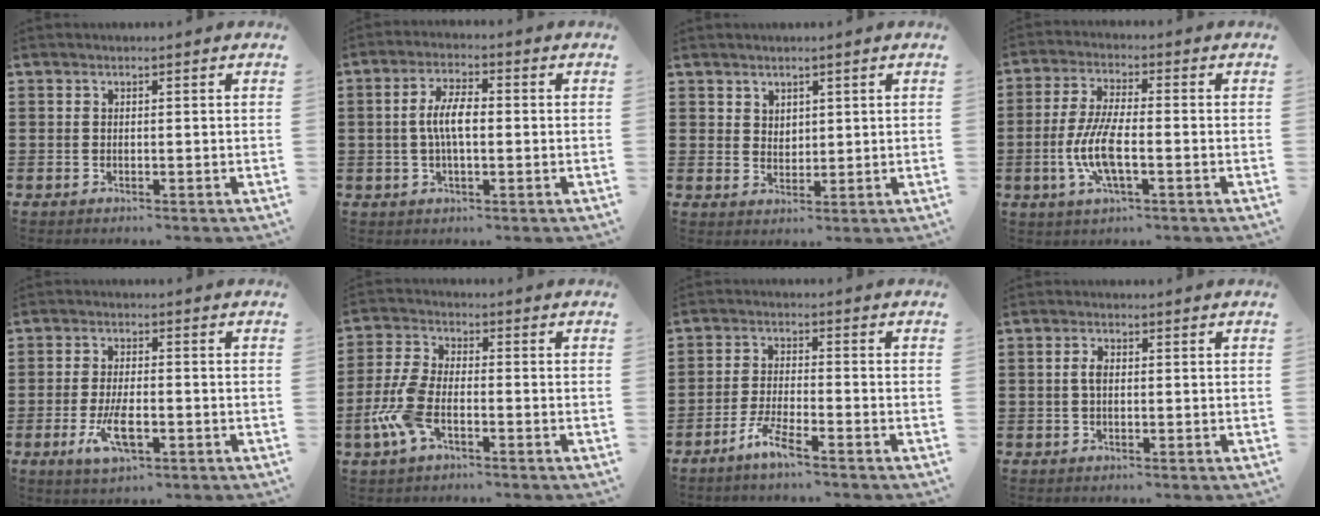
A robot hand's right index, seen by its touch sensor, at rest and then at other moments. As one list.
[{"total": 5.7, "force": [-0.3, 2.1, 5.3], "torque": [-0.109, 0.000, -0.010]}, {"total": 2.6, "force": [1.9, 1.8, 0.2], "torque": [-0.010, 0.007, 0.037]}, {"total": 8.1, "force": [-2.3, 2.5, 7.4], "torque": [-0.166, -0.011, -0.047]}, {"total": 6.6, "force": [-2.3, 2.5, 5.7], "torque": [-0.126, -0.011, -0.043]}, {"total": 7.3, "force": [-3.1, 3.1, 5.8], "torque": [-0.148, -0.006, -0.064]}, {"total": 4.3, "force": [-3.3, 0.0, 2.7], "torque": [-0.067, -0.006, -0.067]}, {"total": 2.2, "force": [0.1, 1.0, 1.9], "torque": [-0.045, 0.001, -0.003]}]